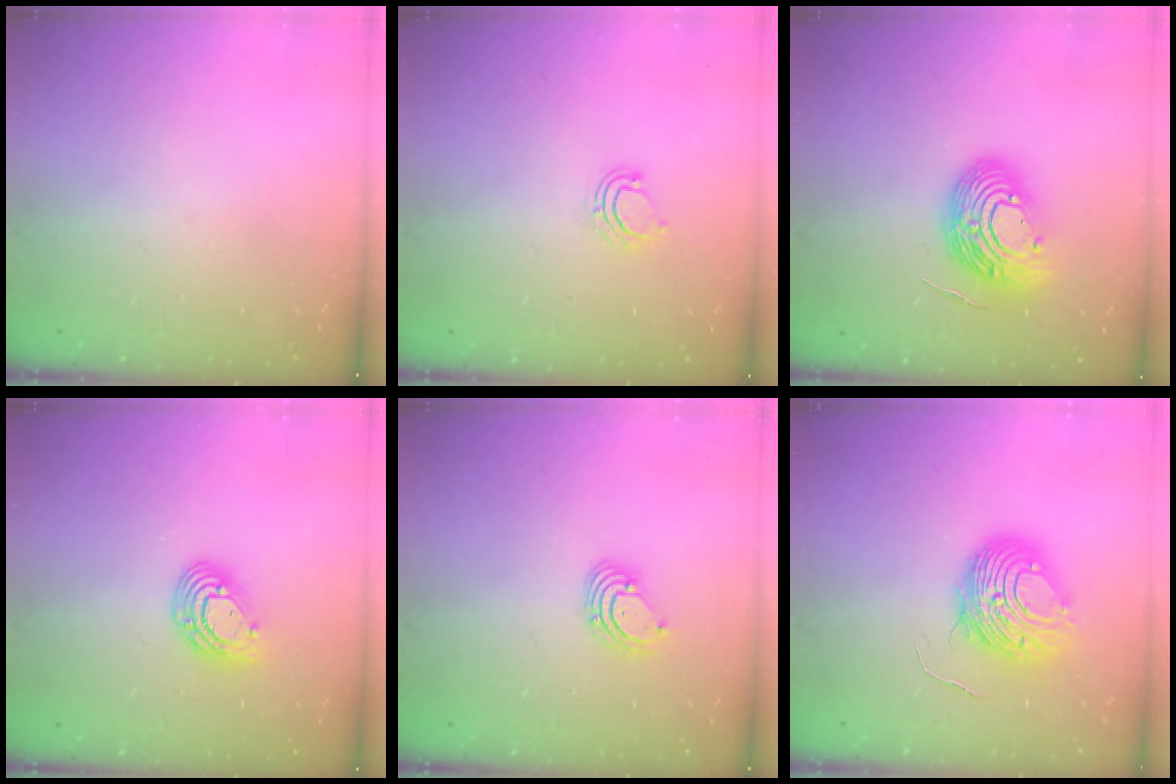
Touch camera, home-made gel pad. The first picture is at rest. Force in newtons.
{"total": 5.0, "press": 4.9, "slide": 1.0}
{"total": 13.7, "press": 13.6, "slide": 1.8}
{"total": 9.9, "press": 9.9, "slide": 1.1}
{"total": 2.7, "press": 2.7, "slide": 0.3}
{"total": 10.3, "press": 10.3, "slide": 1.0}